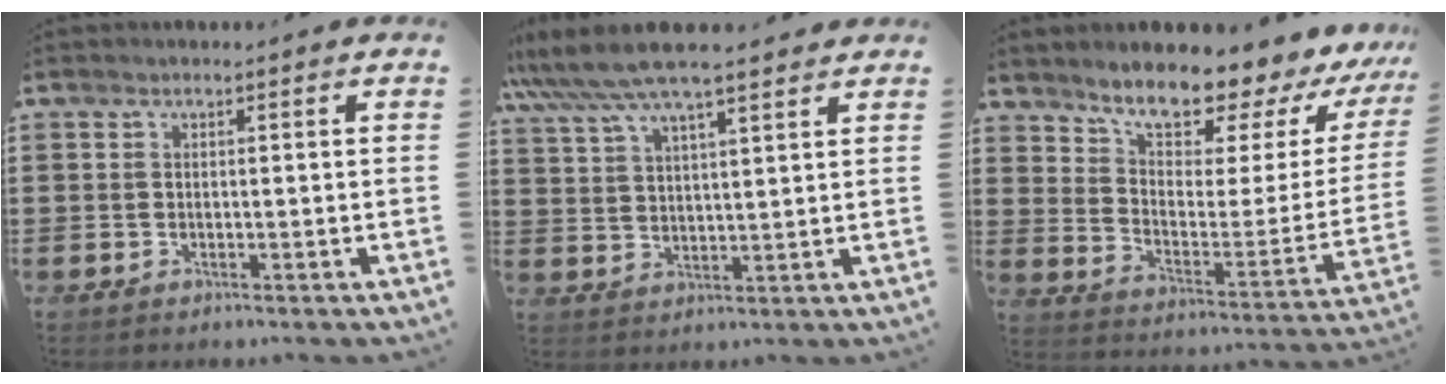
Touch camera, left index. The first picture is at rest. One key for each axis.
{"total": 7.7, "fx": 6.6, "fy": 1.0, "fz": 3.9, "tx": -0.096, "ty": -0.020, "tz": 0.116}
{"total": 9.3, "fx": 8.5, "fy": 2.4, "fz": 3.1, "tx": -0.074, "ty": -0.077, "tz": 0.141}